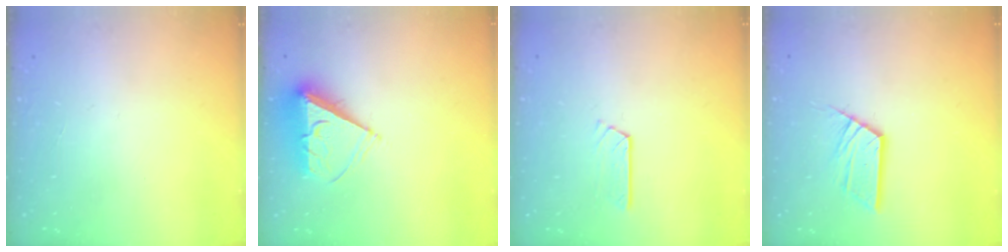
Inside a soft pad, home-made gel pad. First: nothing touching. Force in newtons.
{"total": 7.0, "press": 7.0, "slide": 0.8}
{"total": 4.5, "press": 4.4, "slide": 0.4}
{"total": 9.3, "press": 9.3, "slide": 0.6}